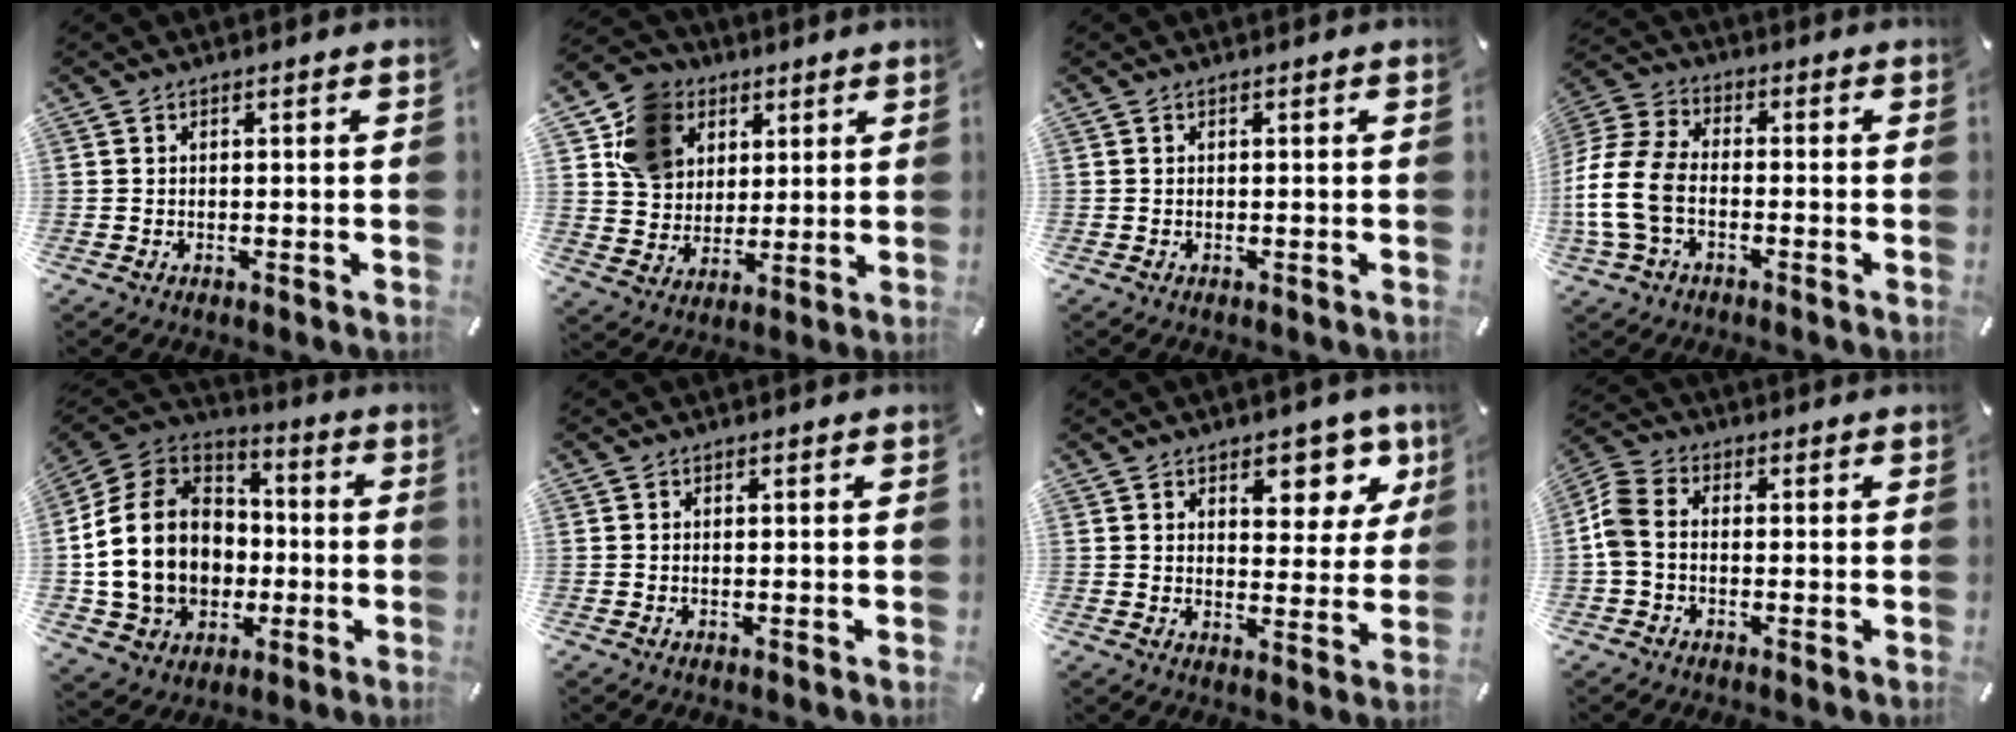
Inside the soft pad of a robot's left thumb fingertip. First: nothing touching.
{"total": 12.2, "force": [5.0, 10.5, 3.9], "torque": [-0.080, -0.012, 0.100]}
{"total": 0.0}
{"total": 12.0, "force": [-3.5, 7.9, 8.4], "torque": [-0.187, 0.013, -0.063]}
{"total": 19.2, "force": [-2.5, 16.1, 10.1], "torque": [-0.215, 0.012, -0.035]}
{"total": 0.0}
{"total": 8.3, "force": [4.7, 4.9, 4.7], "torque": [-0.038, -0.028, 0.073]}
{"total": 6.0, "force": [-1.1, 4.2, 4.2], "torque": [-0.105, 0.008, -0.024]}